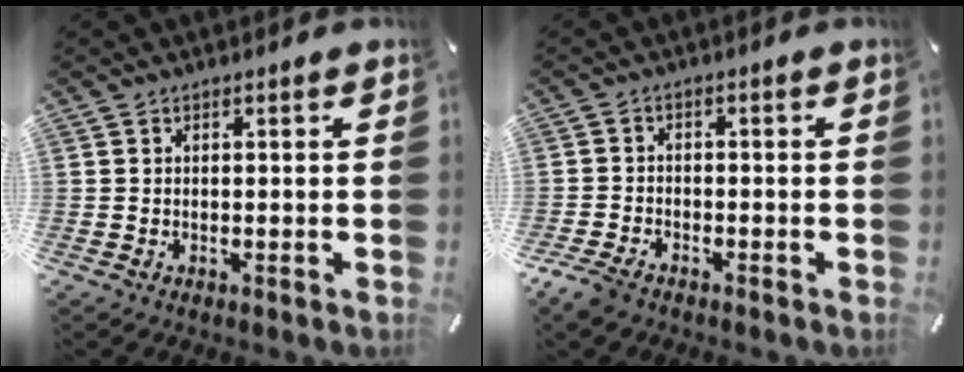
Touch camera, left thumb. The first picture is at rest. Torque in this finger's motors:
{"motor_torque": [-0.01, 0.25, 0.23, 0.20, 0.07]}